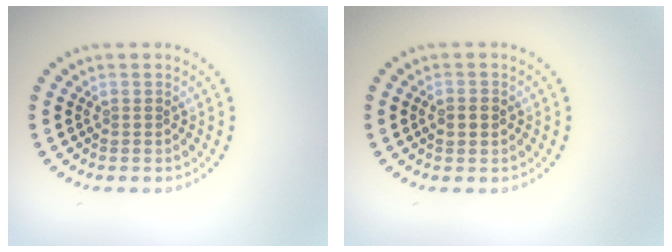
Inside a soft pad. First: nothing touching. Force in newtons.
{"total": 1.8, "press": 1.8, "slide": 0.1}